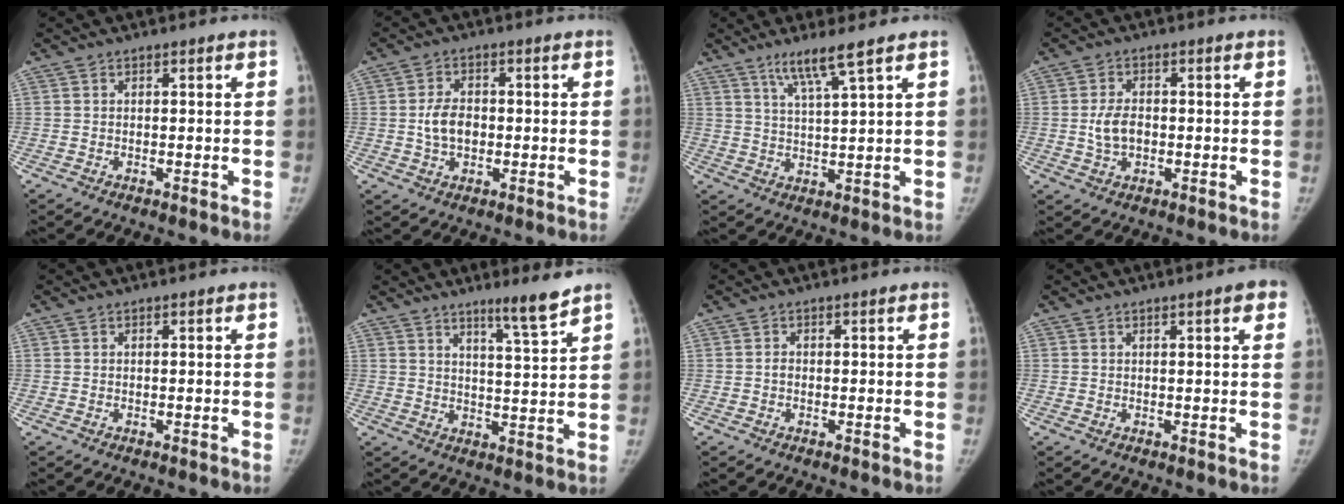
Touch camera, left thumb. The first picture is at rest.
{"total": 5.5, "force": [-0.3, 3.7, 4.1], "torque": [-0.070, 0.009, -0.006]}
{"total": 6.6, "force": [4.4, -0.4, 4.9], "torque": [-0.095, -0.029, 0.087]}
{"total": 4.8, "force": [-0.4, 3.1, 3.7], "torque": [-0.069, 0.008, -0.005]}
{"total": 0.0}
{"total": 6.6, "force": [5.2, -0.5, 4.1], "torque": [-0.063, -0.049, 0.086]}
{"total": 0.8, "force": [-0.1, 0.4, 0.6], "torque": [-0.009, 0.004, -0.001]}
{"total": 3.9, "force": [2.0, 0.5, 3.3], "torque": [-0.033, -0.002, 0.022]}